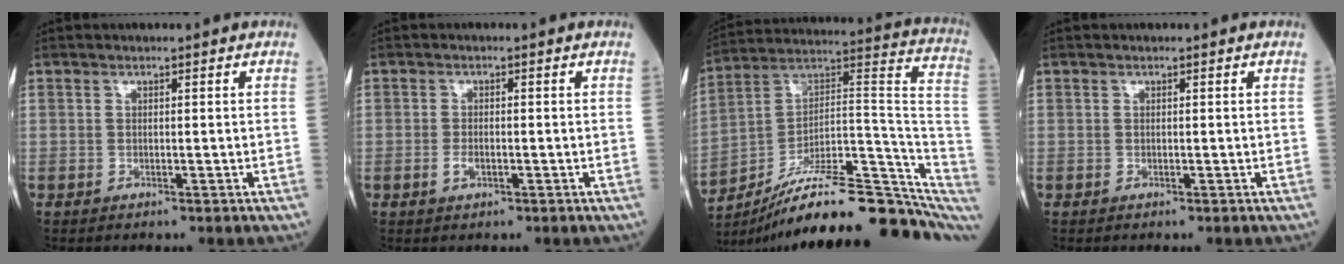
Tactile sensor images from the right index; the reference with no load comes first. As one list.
[{"total": 1.7, "force": [-0.6, 0.8, 1.3], "torque": [-0.024, 0.001, -0.009]}, {"total": 23.8, "force": [-17.8, 4.4, 15.1], "torque": [-0.158, 0.057, -0.270]}, {"total": 0.0}]